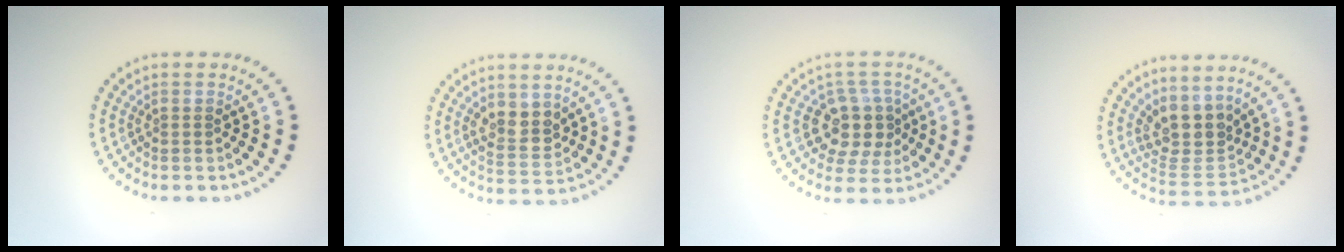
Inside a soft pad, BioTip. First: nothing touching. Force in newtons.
{"total": 2.8, "press": 2.7, "slide": 0.9}
{"total": 4.7, "press": 4.2, "slide": 1.9}
{"total": 4.0, "press": 3.1, "slide": 2.5}